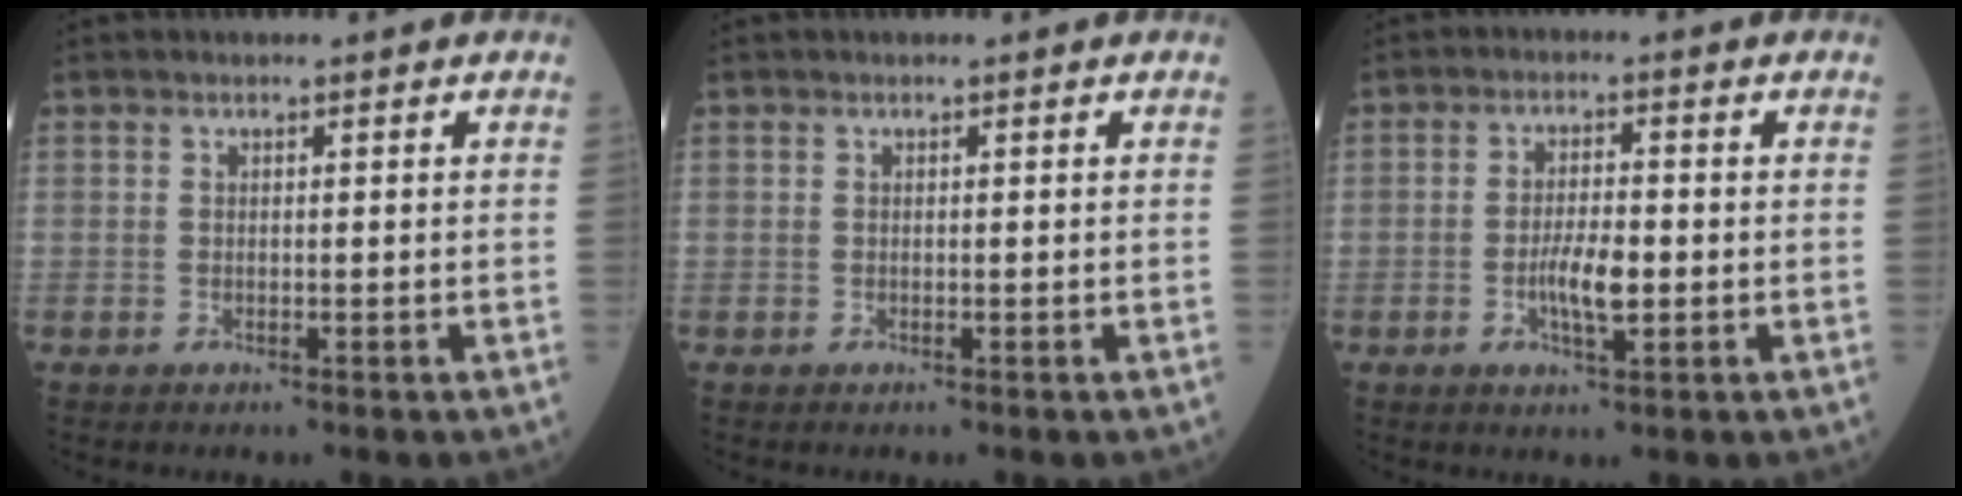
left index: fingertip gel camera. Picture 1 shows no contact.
{"total": 0.0}
{"total": 4.8, "force": [-1.5, 1.3, 4.3], "torque": [-0.086, -0.005, -0.028]}